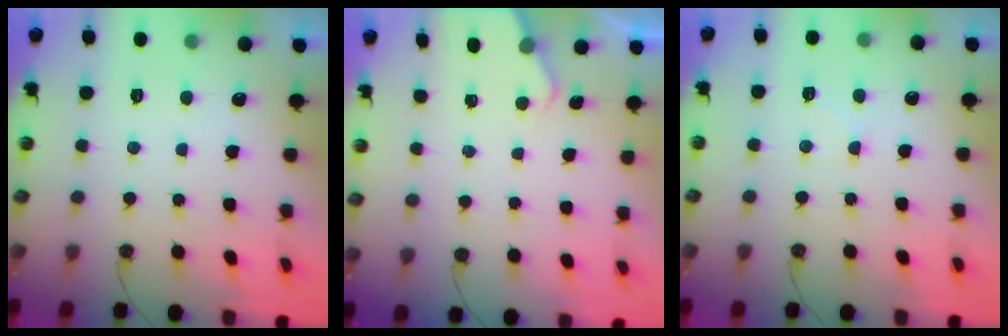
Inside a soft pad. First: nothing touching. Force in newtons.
{"total": 2.9, "press": 2.8, "slide": 0.4}
{"total": 4.1, "press": 4.0, "slide": 0.6}